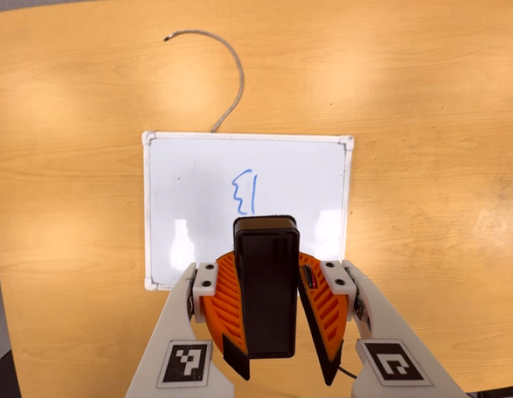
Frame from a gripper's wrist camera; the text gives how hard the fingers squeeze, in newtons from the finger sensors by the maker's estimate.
{"total": 9.4, "left": 9.4, "right": 9.5}